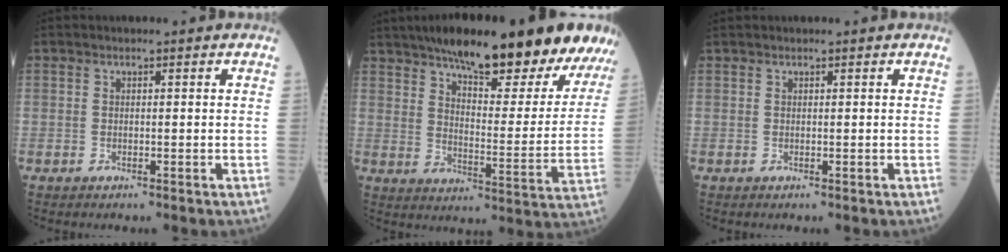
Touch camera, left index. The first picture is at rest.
{"total": 27.4, "force": [22.3, 4.7, 15.3], "torque": [-0.219, -0.022, 0.286]}
{"total": 0.0}